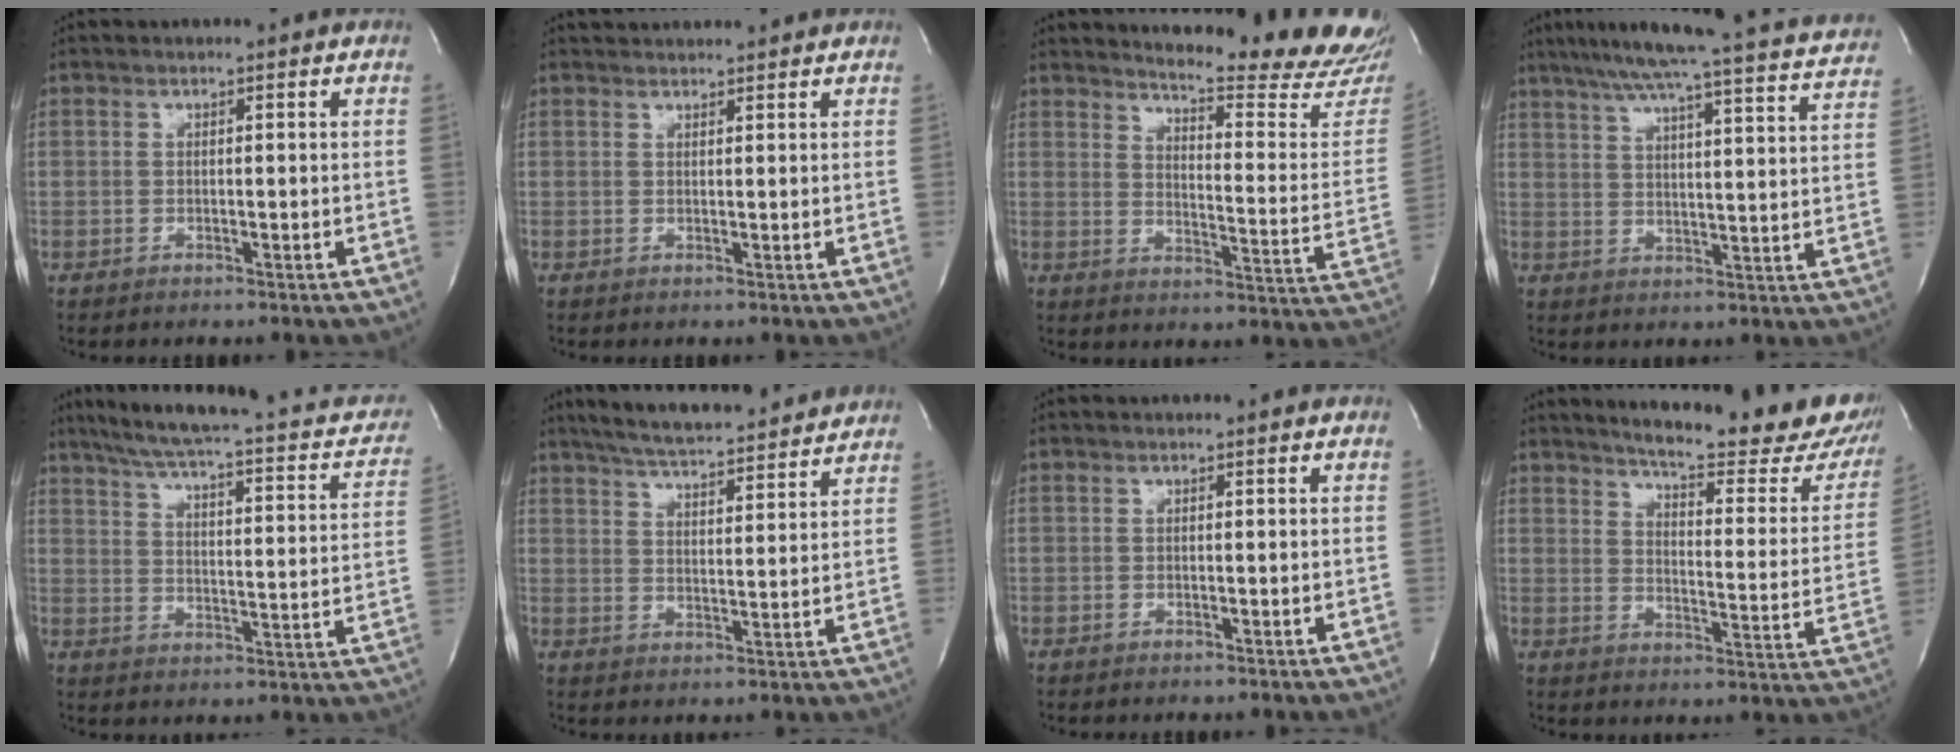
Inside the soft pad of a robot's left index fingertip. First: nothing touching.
{"total": 5.0, "force": [4.9, 0.9, 0.9], "torque": [-0.013, 0.033, 0.064]}
{"total": 19.8, "force": [18.9, 0.2, 5.9], "torque": [-0.087, -0.129, 0.221]}
{"total": 26.7, "force": [24.3, 0.9, 11.2], "torque": [-0.180, -0.037, 0.301]}
{"total": 22.7, "force": [18.0, 5.1, 12.9], "torque": [-0.182, 0.011, 0.223]}
{"total": 17.6, "force": [15.9, 2.3, 7.2], "torque": [-0.120, 0.024, 0.228]}
{"total": 0.0}
{"total": 23.6, "force": [20.5, 3.7, 11.1], "torque": [-0.152, -0.079, 0.239]}